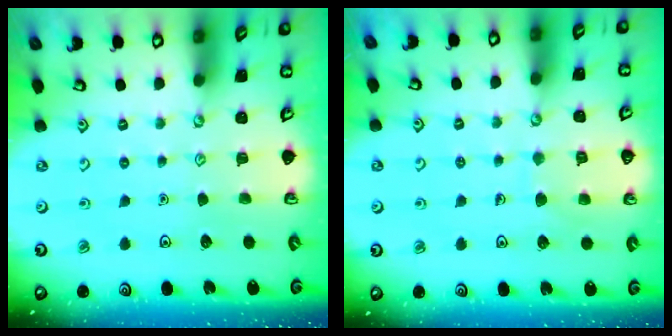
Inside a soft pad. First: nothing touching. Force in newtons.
{"total": 6.4, "press": 6.4, "slide": 0.4}